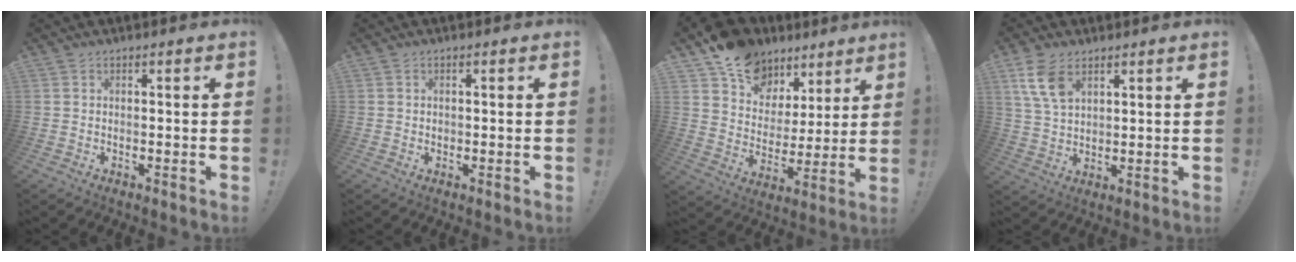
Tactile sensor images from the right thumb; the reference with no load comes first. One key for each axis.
{"total": 0.7, "fx": 0.1, "fy": 0.7, "fz": 0.1, "tx": -0.002, "ty": 0.003, "tz": 0.002}
{"total": 14.3, "fx": 9.9, "fy": 9.3, "fz": 4.4, "tx": -0.071, "ty": -0.068, "tz": 0.186}
{"total": 8.4, "fx": 4.6, "fy": 4.7, "fz": 5.1, "tx": -0.099, "ty": -0.017, "tz": 0.091}